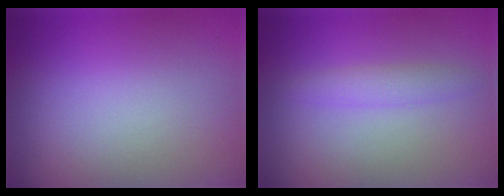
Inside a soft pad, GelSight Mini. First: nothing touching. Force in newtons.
{"total": 1.6, "press": 1.6, "slide": 0.1}